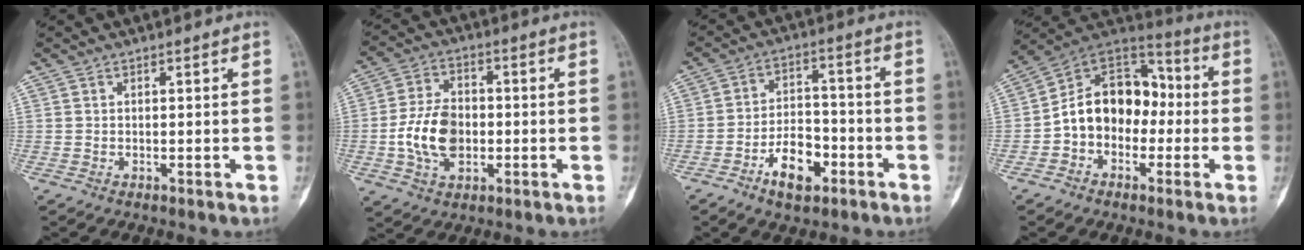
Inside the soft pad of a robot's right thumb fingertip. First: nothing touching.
{"total": 11.0, "force": [-1.6, 7.4, 8.0], "torque": [-0.136, 0.013, -0.031]}
{"total": 9.5, "force": [-4.8, 5.2, 6.3], "torque": [-0.083, 0.036, -0.082]}
{"total": 15.0, "force": [-1.8, 11.2, 9.8], "torque": [-0.117, 0.055, -0.045]}